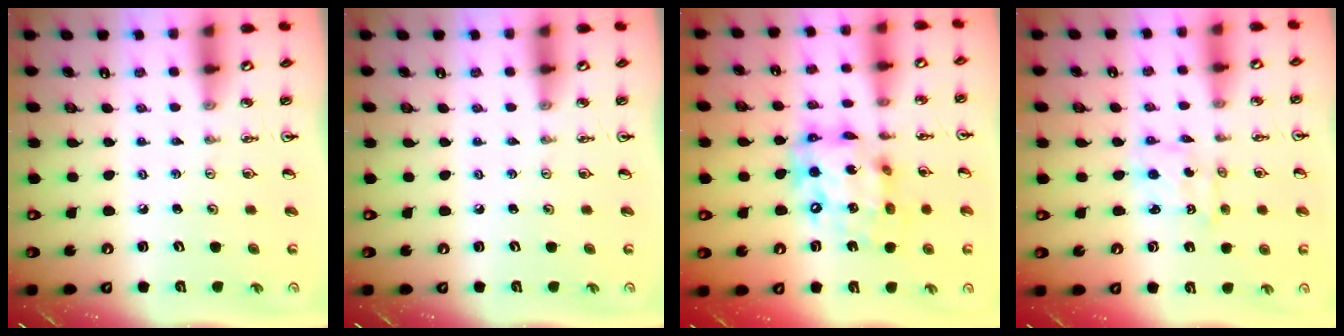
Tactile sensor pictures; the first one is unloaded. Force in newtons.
{"total": 0.0}
{"total": 16.0, "press": 15.9, "slide": 1.4}
{"total": 1.7, "press": 1.7, "slide": 0.0}